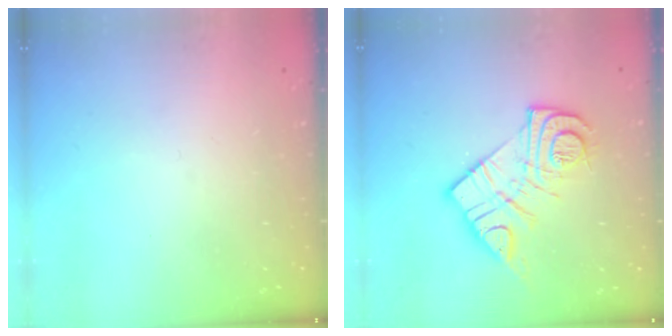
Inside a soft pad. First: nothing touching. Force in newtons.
{"total": 14.7, "press": 14.7, "slide": 1.3}